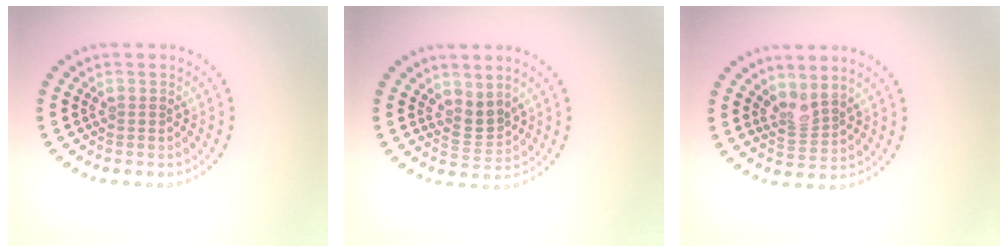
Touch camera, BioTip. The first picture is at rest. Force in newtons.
{"total": 2.2, "press": 1.6, "slide": 1.6}
{"total": 2.1, "press": 1.5, "slide": 1.4}